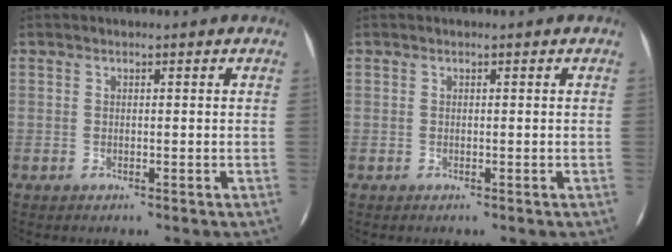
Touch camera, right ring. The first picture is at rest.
{"total": 0.0}